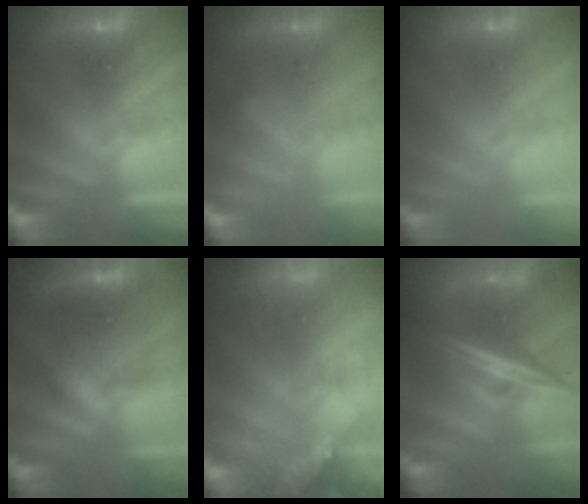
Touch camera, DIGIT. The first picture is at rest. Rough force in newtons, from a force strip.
{"total": 2.5}
{"total": 2.3}
{"total": 3.4}
{"total": 6.9}
{"total": 6.9}